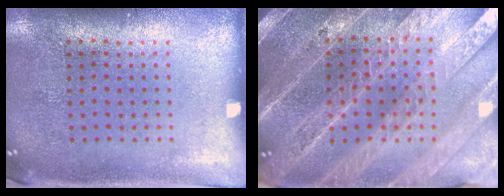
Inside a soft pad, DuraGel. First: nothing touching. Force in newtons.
{"total": 4.6, "press": 4.1, "slide": 2.2}